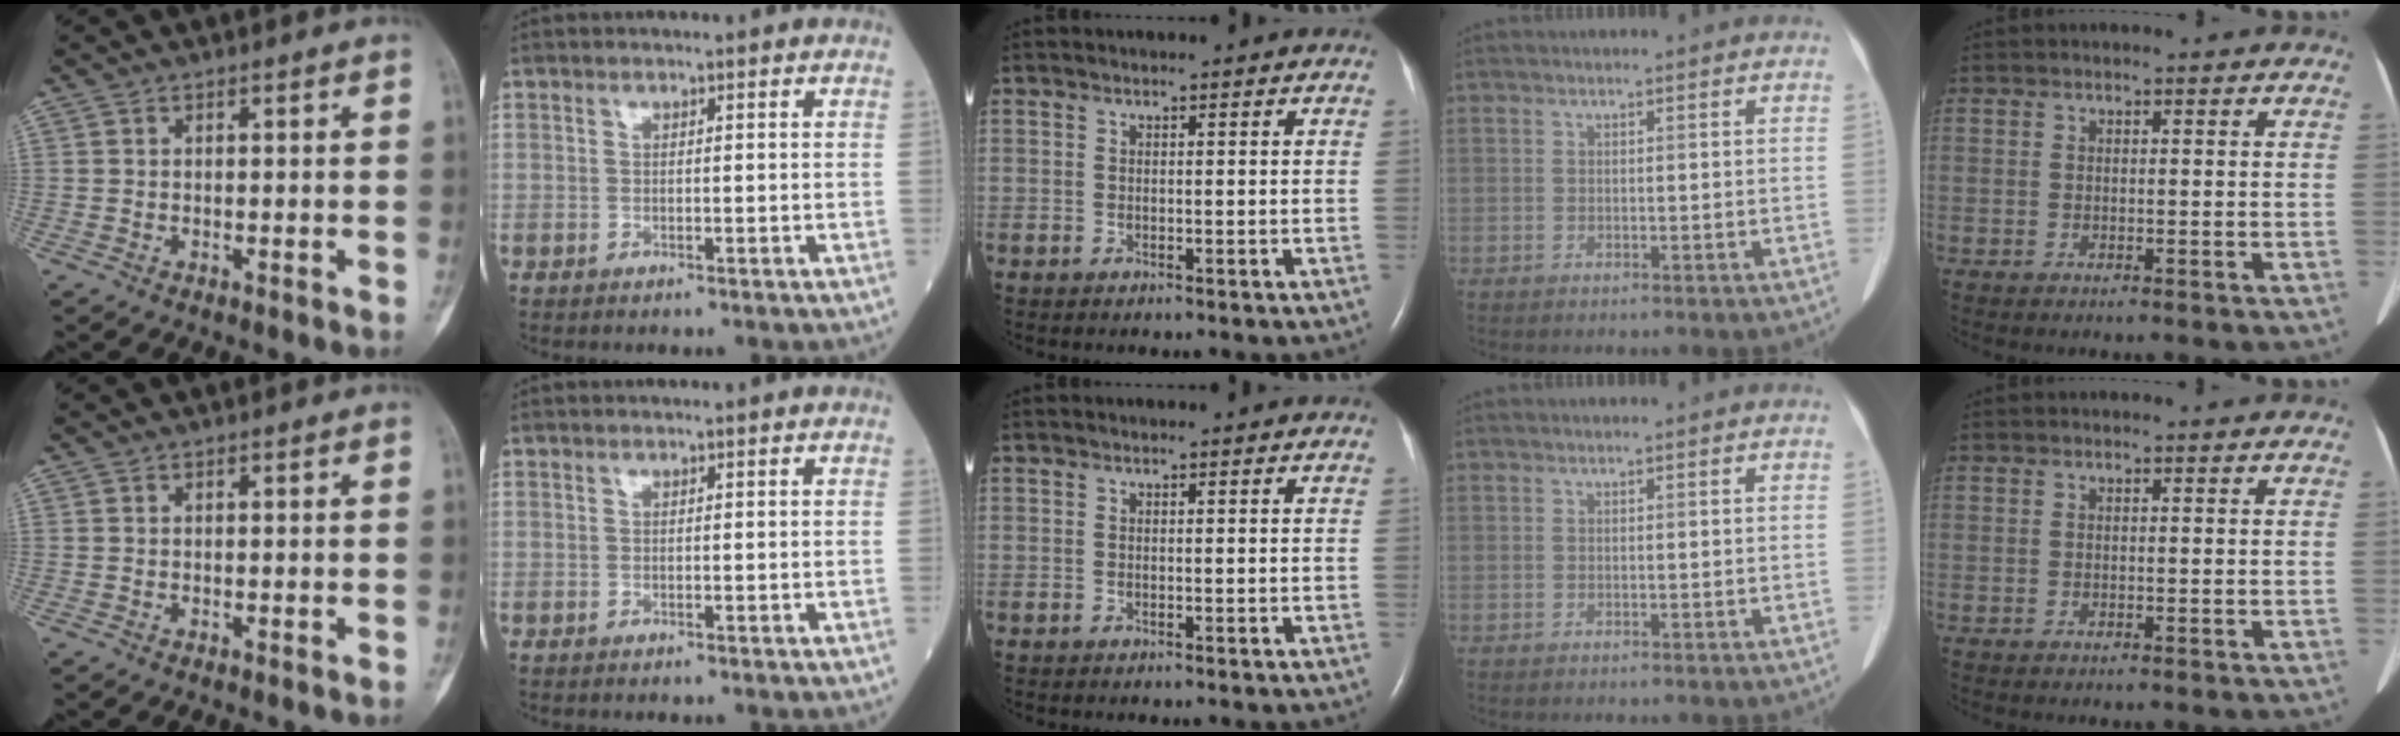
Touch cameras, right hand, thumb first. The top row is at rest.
{}